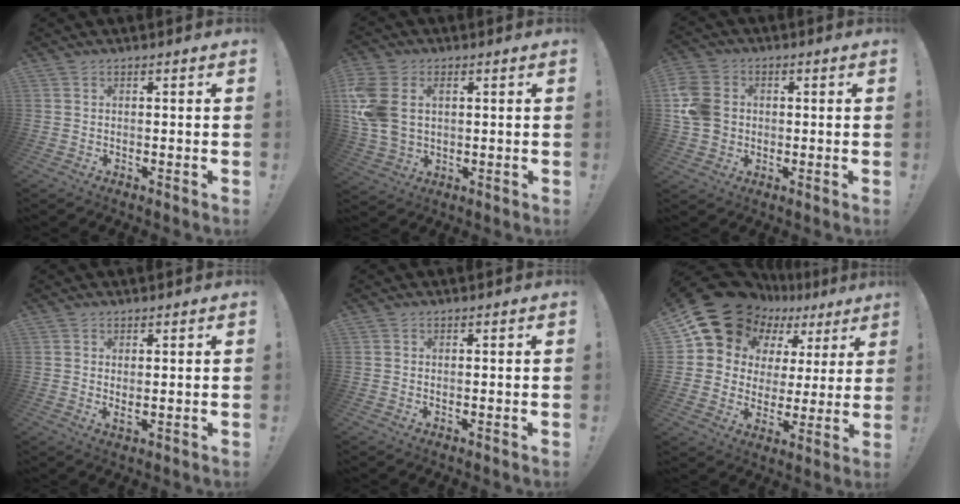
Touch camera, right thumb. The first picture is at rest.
{"total": 11.0, "force": [2.6, 7.5, 7.6], "torque": [-0.164, -0.012, 0.049]}
{"total": 11.5, "force": [0.2, 9.5, 6.4], "torque": [-0.137, 0.010, 0.005]}
{"total": 2.0, "force": [1.1, 0.6, 1.5], "torque": [-0.020, -0.009, 0.020]}
{"total": 0.0}
{"total": 17.8, "force": [13.2, 10.1, 6.4], "torque": [-0.118, -0.093, 0.260]}